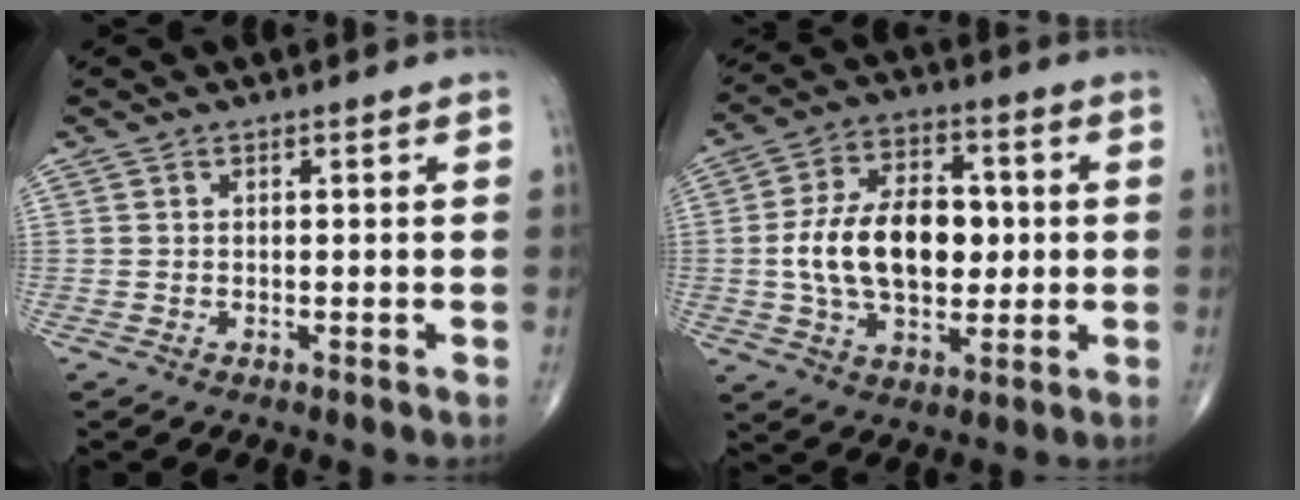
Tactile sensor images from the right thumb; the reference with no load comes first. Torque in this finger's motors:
{"motor_torque": [0.24, 0.24, 1.22, 0.21, 0.18]}